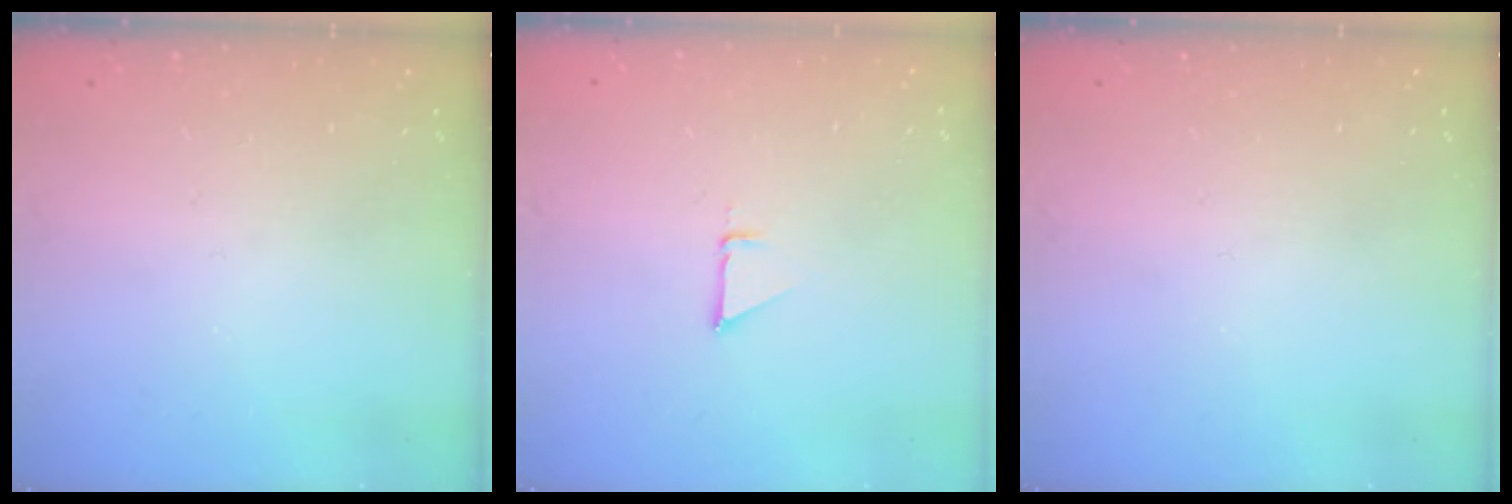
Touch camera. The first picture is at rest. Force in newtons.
{"total": 2.5, "press": 2.5, "slide": 0.1}
{"total": 0.0}